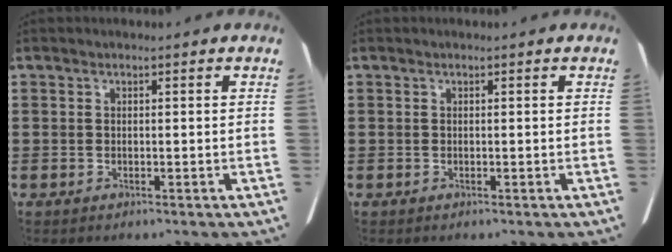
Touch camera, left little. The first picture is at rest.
{"total": 0.0}